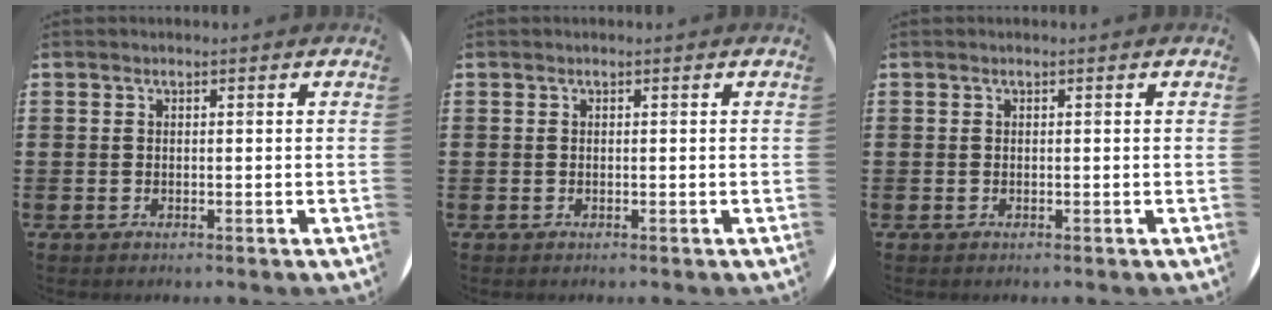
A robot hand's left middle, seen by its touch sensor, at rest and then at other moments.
{"total": 0.0}
{"total": 0.0}